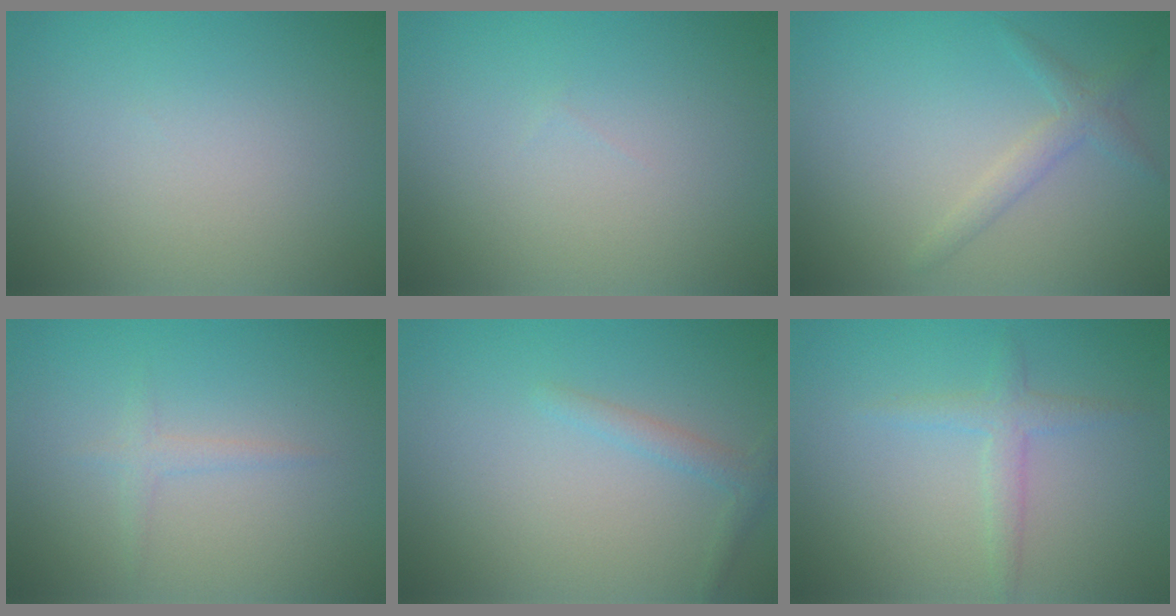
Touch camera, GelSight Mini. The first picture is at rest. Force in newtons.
{"total": 0.0}
{"total": 1.8, "press": 1.8, "slide": 0.0}
{"total": 1.1, "press": 1.1, "slide": 0.0}
{"total": 1.4, "press": 1.4, "slide": 0.1}
{"total": 1.9, "press": 1.9, "slide": 0.2}